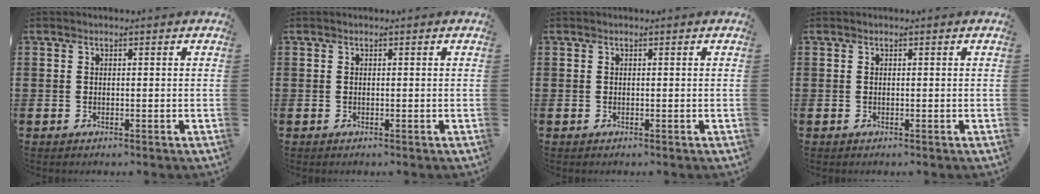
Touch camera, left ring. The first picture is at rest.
{"total": 0.0}
{"total": 0.0}
{"total": 0.0}